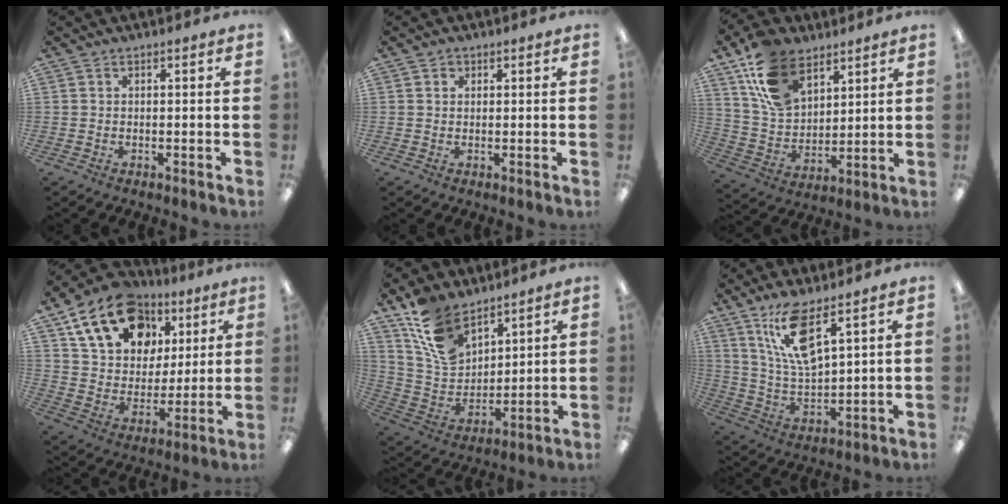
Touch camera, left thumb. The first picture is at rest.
{"total": 1.2, "force": [0.6, 1.0, 0.4], "torque": [0.000, 0.000, 0.009]}
{"total": 15.7, "force": [9.3, 10.0, 7.8], "torque": [-0.158, -0.028, 0.183]}
{"total": 19.0, "force": [10.2, 13.4, 8.9], "torque": [-0.155, -0.033, 0.192]}
{"total": 13.9, "force": [9.8, 7.9, 5.9], "torque": [-0.129, -0.047, 0.193]}
{"total": 12.2, "force": [8.0, 3.9, 8.3], "torque": [-0.171, -0.027, 0.147]}